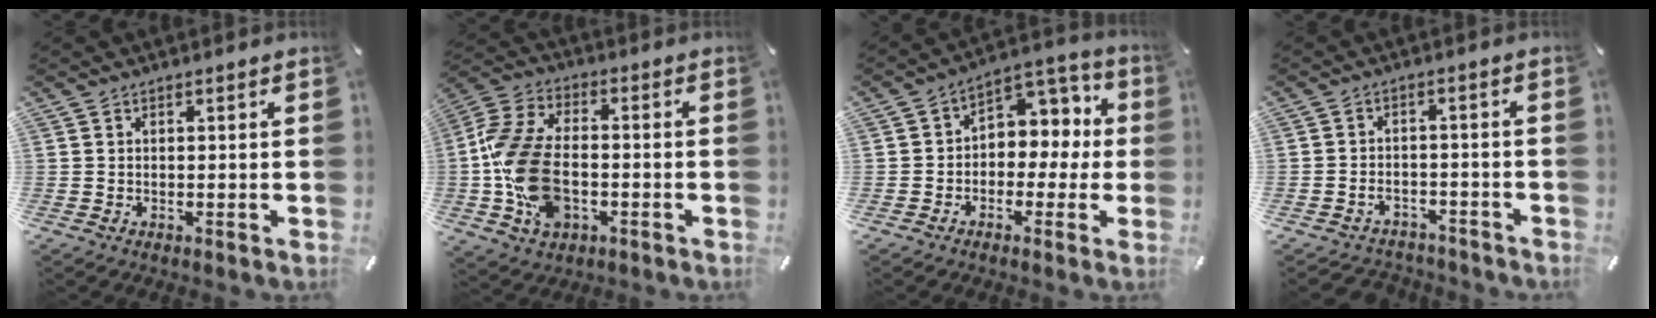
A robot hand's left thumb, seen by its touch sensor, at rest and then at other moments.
{"total": 15.6, "force": [-3.2, 10.5, 11.1], "torque": [-0.250, 0.009, -0.056]}
{"total": 6.9, "force": [0.1, 6.4, 2.8], "torque": [-0.038, -0.002, 0.000]}
{"total": 3.4, "force": [-2.1, 2.5, 0.9], "torque": [-0.021, 0.005, -0.043]}